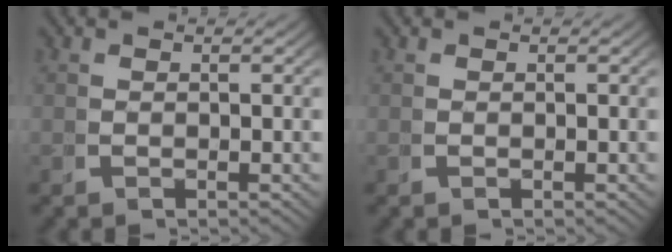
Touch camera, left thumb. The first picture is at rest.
{"total": 1.1, "force": [0.4, -0.9, -0.5], "torque": [0.021, 0.004, 0.005]}